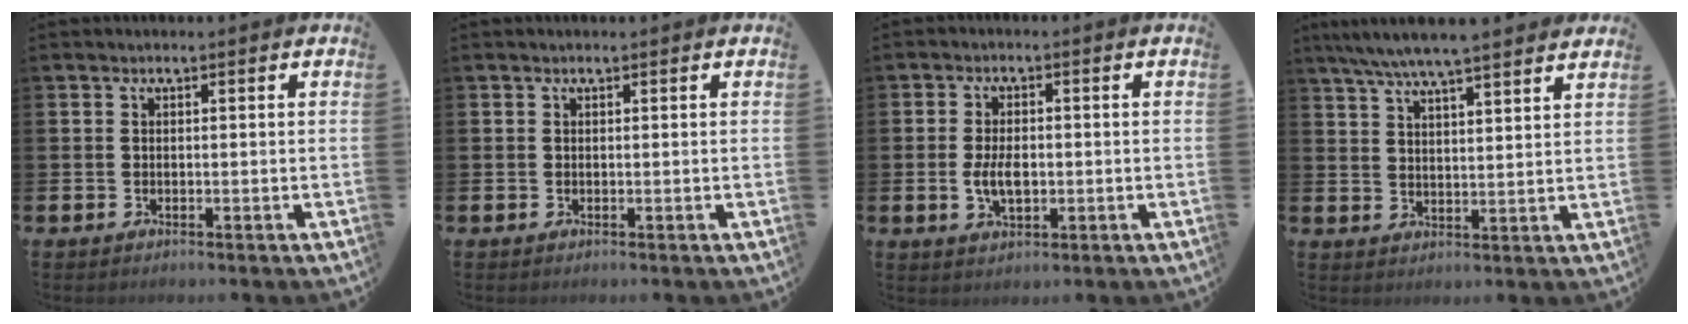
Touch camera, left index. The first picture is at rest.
{"total": 0.0}
{"total": 4.1, "force": [-0.3, 2.3, 3.4], "torque": [-0.053, 0.002, -0.008]}
{"total": 6.6, "force": [6.3, -0.1, 2.1], "torque": [-0.062, -0.025, 0.112]}